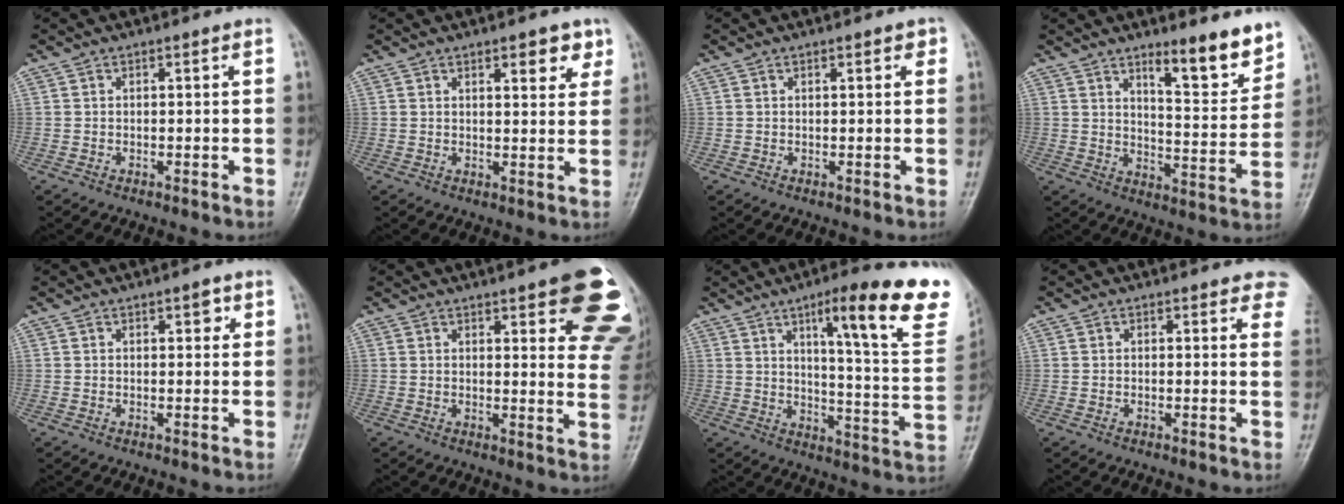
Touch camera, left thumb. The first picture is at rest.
{"total": 5.2, "force": [3.1, 2.1, 3.7], "torque": [-0.027, -0.016, 0.038]}
{"total": 1.8, "force": [0.9, 0.7, 1.4], "torque": [-0.013, 0.000, 0.010]}
{"total": 11.3, "force": [8.1, 2.5, 7.5], "torque": [-0.084, -0.065, 0.125]}
{"total": 2.2, "force": [1.1, 1.0, 1.6], "torque": [-0.014, -0.001, 0.013]}
{"total": 18.7, "force": [10.5, 5.2, 14.5], "torque": [-0.139, -0.036, 0.113]}
{"total": 22.6, "force": [12.7, 4.0, 18.3], "torque": [-0.220, -0.053, 0.173]}
{"total": 4.8, "force": [3.7, 2.0, 2.5], "torque": [0.003, -0.011, 0.025]}